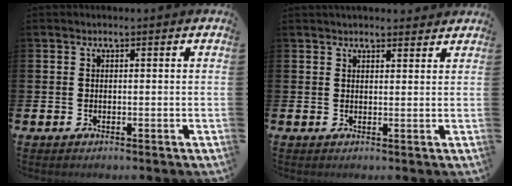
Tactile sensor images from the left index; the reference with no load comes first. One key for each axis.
{"total": 2.2, "fx": 2.2, "fy": 0.5, "fz": 0.2, "tx": 0.004, "ty": -0.010, "tz": 0.037}